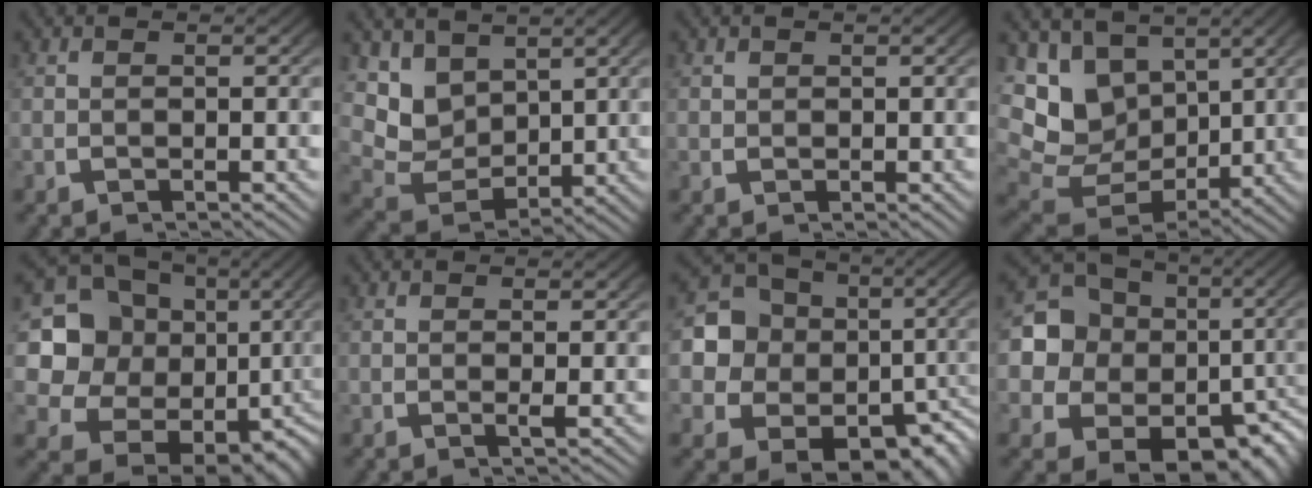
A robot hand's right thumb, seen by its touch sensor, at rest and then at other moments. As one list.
[{"total": 7.8, "force": [1.2, 6.0, 4.8], "torque": [-0.117, -0.031, 0.031]}, {"total": 0.6, "force": [0.4, 0.4, 0.1], "torque": [0.000, -0.008, 0.014]}, {"total": 13.0, "force": [0.3, 10.2, 8.0], "torque": [-0.183, -0.055, 0.022]}, {"total": 17.1, "force": [0.2, 13.8, 10.1], "torque": [-0.197, -0.039, 0.011]}, {"total": 0.7, "force": [0.2, -0.1, 0.7], "torque": [-0.008, 0.000, 0.004]}, {"total": 15.0, "force": [-2.3, 12.3, 8.2], "torque": [-0.188, -0.070, -0.020]}, {"total": 16.8, "force": [-1.8, 13.9, 9.2], "torque": [-0.211, -0.069, -0.015]}]